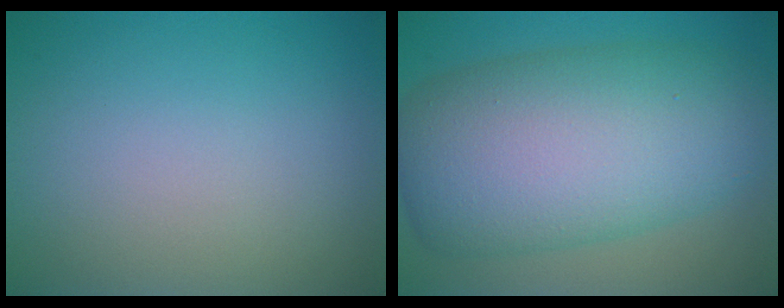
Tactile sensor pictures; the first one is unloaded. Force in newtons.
{"total": 12.8, "press": 12.8, "slide": 0.3}